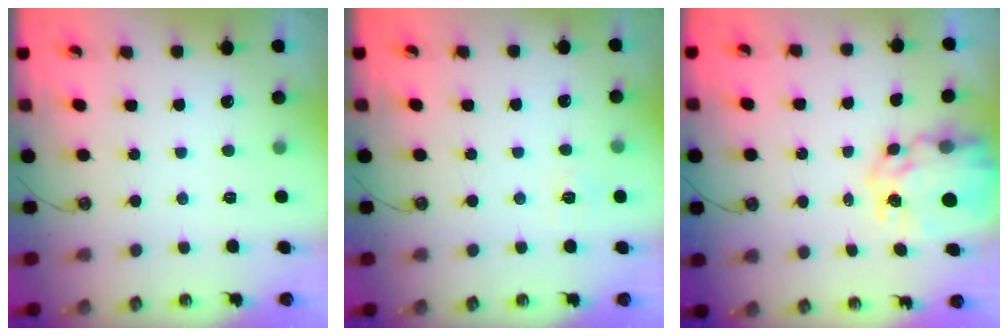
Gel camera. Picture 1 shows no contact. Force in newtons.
{"total": 6.0, "press": 6.0, "slide": 0.6}
{"total": 9.9, "press": 9.9, "slide": 0.8}